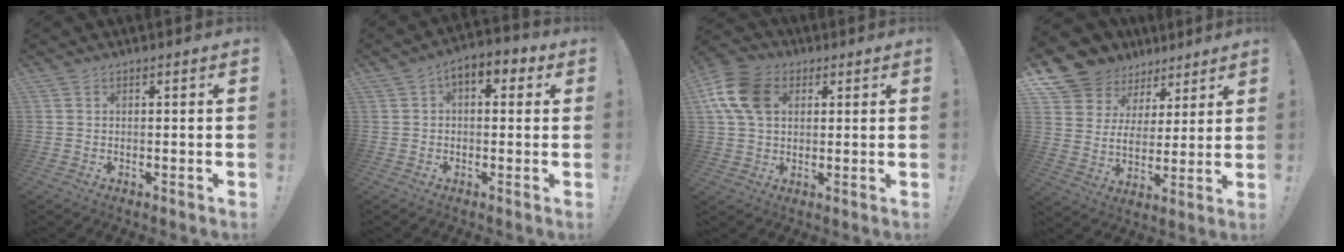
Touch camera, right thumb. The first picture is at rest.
{"total": 4.8, "force": [1.1, 2.8, 3.7], "torque": [-0.050, -0.001, 0.017]}
{"total": 13.5, "force": [4.1, 9.8, 8.4], "torque": [-0.162, 0.000, 0.081]}
{"total": 10.4, "force": [6.9, 7.5, 1.9], "torque": [-0.038, -0.058, 0.139]}